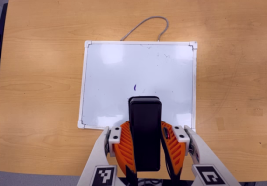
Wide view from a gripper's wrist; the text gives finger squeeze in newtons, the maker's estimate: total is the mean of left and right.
{"total": 7.3, "left": 5.8, "right": 8.7}